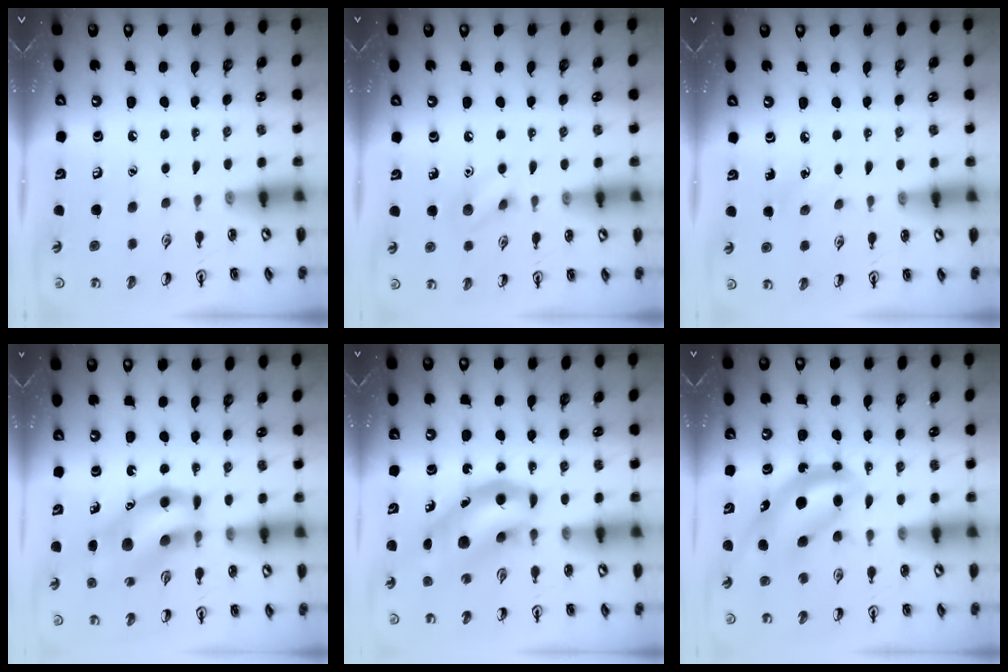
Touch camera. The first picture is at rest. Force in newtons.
{"total": 6.6, "press": 6.6, "slide": 0.9}
{"total": 4.2, "press": 3.9, "slide": 1.5}
{"total": 15.0, "press": 14.7, "slide": 3.1}
{"total": 9.7, "press": 9.3, "slide": 2.7}
{"total": 5.6, "press": 5.5, "slide": 1.2}